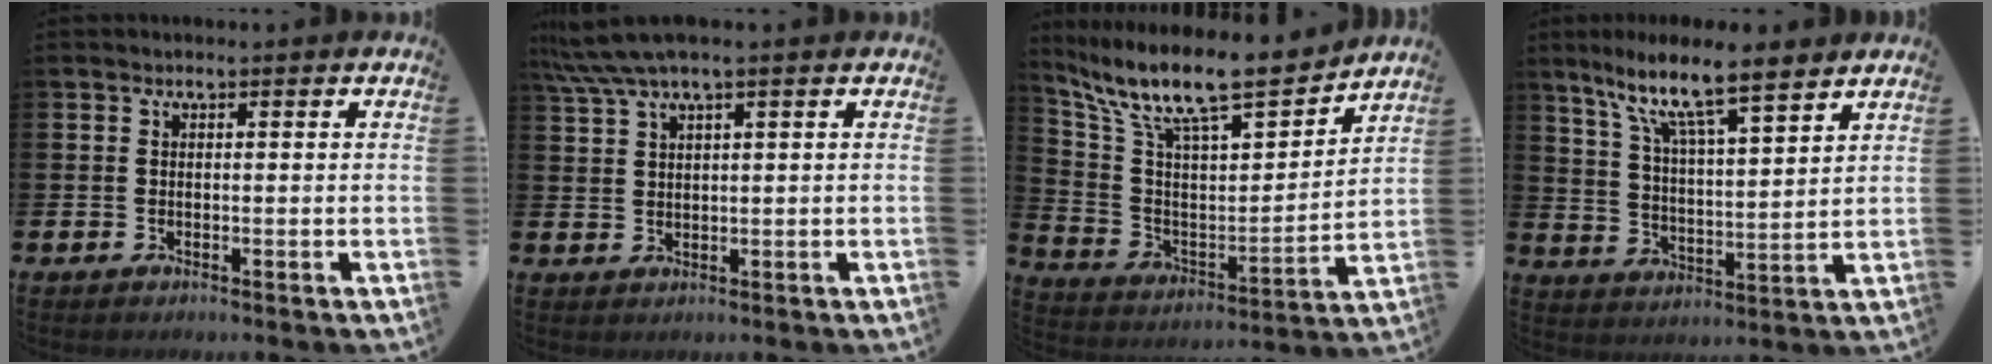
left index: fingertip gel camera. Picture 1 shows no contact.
{"total": 4.6, "force": [3.1, 0.6, 3.3], "torque": [-0.075, 0.002, 0.058]}
{"total": 11.7, "force": [10.2, 2.2, 5.1], "torque": [-0.132, -0.078, 0.171]}
{"total": 10.0, "force": [8.4, 1.3, 5.2], "torque": [-0.127, -0.047, 0.143]}